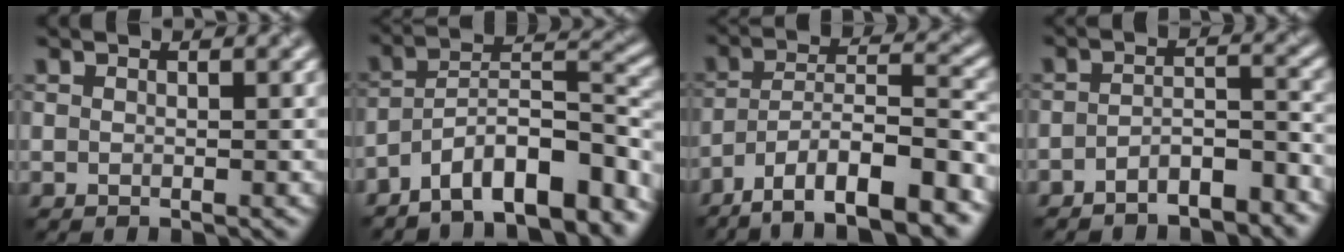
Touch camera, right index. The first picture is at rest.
{"total": 10.4, "force": [-7.5, 3.2, 6.5], "torque": [-0.091, 0.018, -0.134]}
{"total": 11.9, "force": [-8.7, 2.9, 7.5], "torque": [-0.126, 0.011, -0.139]}
{"total": 3.9, "force": [-3.0, 1.1, 2.2], "torque": [-0.038, 0.006, -0.052]}